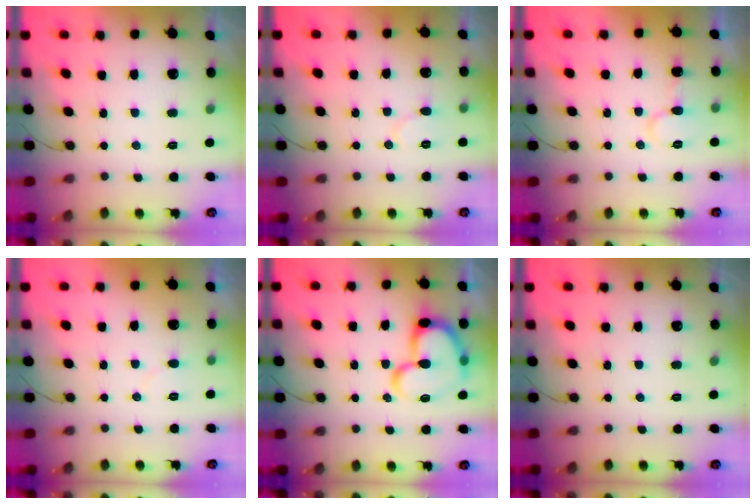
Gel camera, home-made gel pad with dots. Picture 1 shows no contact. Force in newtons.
{"total": 5.3, "press": 5.3, "slide": 0.6}
{"total": 6.6, "press": 6.6, "slide": 0.6}
{"total": 3.6, "press": 3.6, "slide": 0.3}
{"total": 17.1, "press": 17.0, "slide": 1.8}
{"total": 0.0}